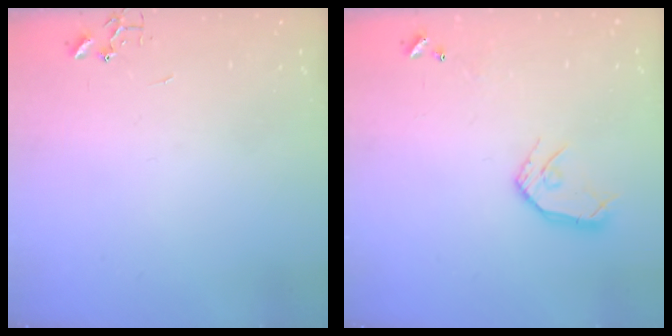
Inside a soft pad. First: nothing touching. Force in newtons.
{"total": 10.7, "press": 10.6, "slide": 1.0}